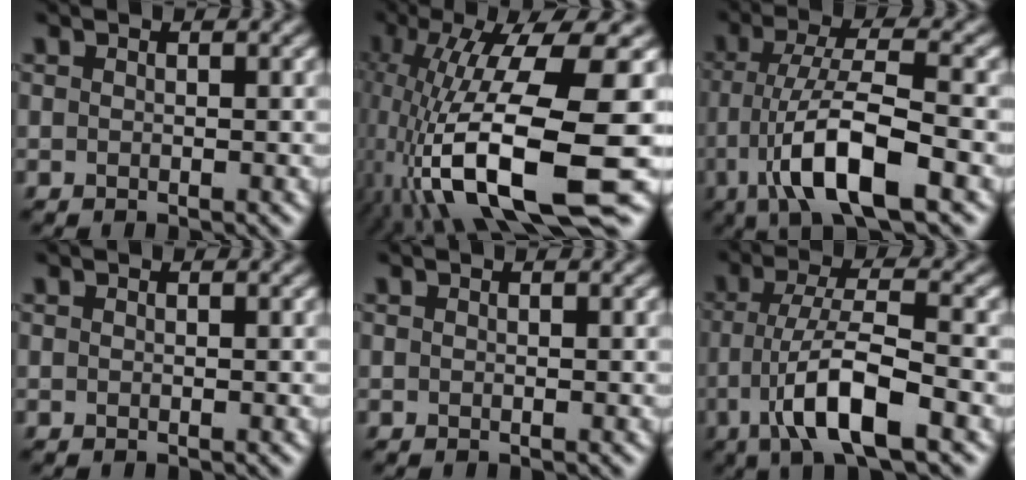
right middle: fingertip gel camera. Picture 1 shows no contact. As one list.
[{"total": 14.8, "force": [-3.1, 4.2, 13.9], "torque": [-0.268, -0.009, -0.045]}, {"total": 8.9, "force": [-3.2, 2.3, 8.0], "torque": [-0.141, 0.008, -0.065]}, {"total": 0.0}, {"total": 0.0}, {"total": 7.8, "force": [-2.8, 2.0, 7.0], "torque": [-0.126, 0.006, -0.055]}]